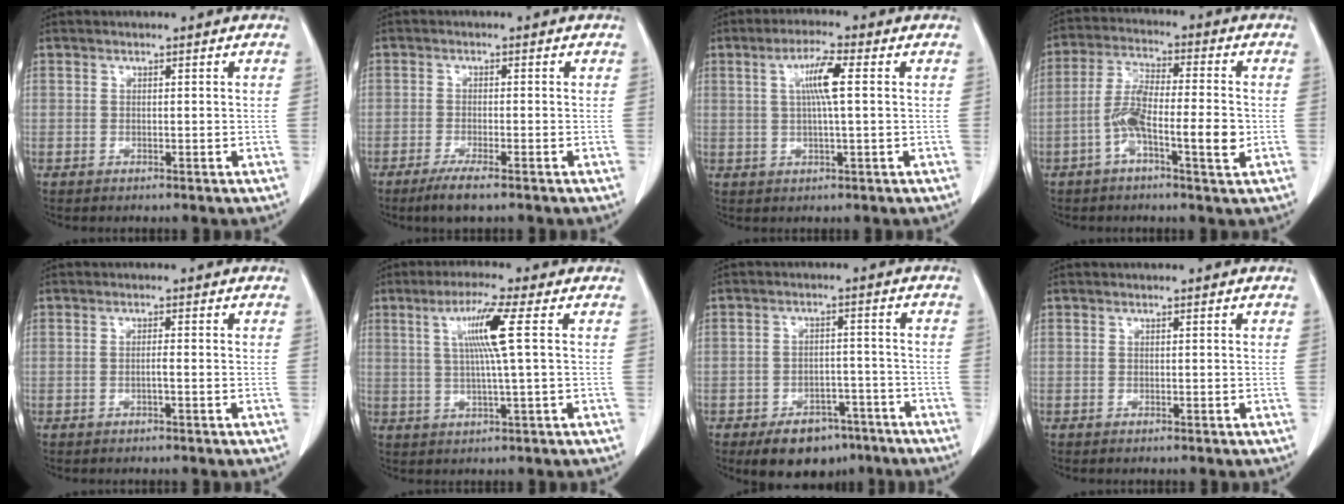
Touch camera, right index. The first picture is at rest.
{"total": 4.1, "force": [-2.8, 0.1, 2.9], "torque": [-0.056, -0.011, -0.052]}
{"total": 5.5, "force": [1.2, 0.2, 5.4], "torque": [-0.101, 0.005, 0.021]}
{"total": 9.3, "force": [-2.4, 1.9, 8.8], "torque": [-0.164, 0.014, -0.044]}
{"total": 0.9, "force": [-0.2, -0.1, 0.8], "torque": [-0.011, 0.002, -0.002]}
{"total": 7.2, "force": [1.7, -1.1, 6.9], "torque": [-0.130, 0.004, 0.037]}
{"total": 8.9, "force": [-6.3, 5.0, 3.9], "torque": [-0.050, 0.012, -0.089]}
{"total": 0.0}